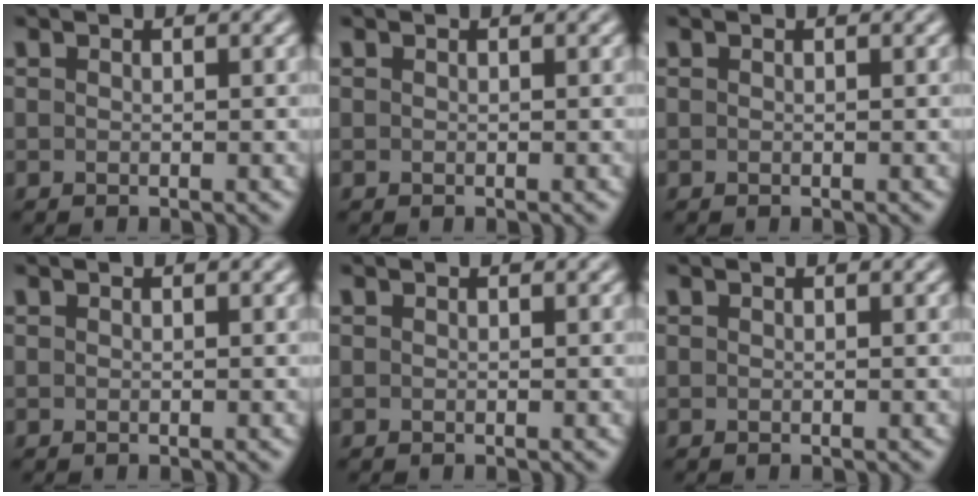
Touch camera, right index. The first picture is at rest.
{"total": 0.0}
{"total": 0.0}
{"total": 0.0}
{"total": 0.0}
{"total": 0.0}